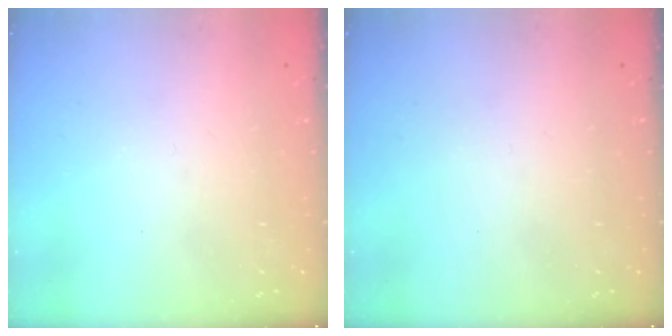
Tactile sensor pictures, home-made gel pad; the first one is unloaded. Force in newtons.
{"total": 0.0}